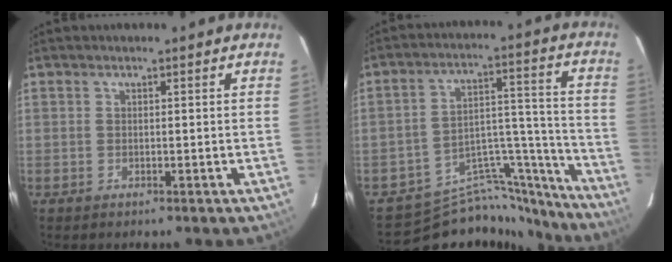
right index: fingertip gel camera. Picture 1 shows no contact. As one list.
[{"total": 16.2, "force": [-15.6, 4.3, 0.8], "torque": [0.000, 0.072, -0.239]}]